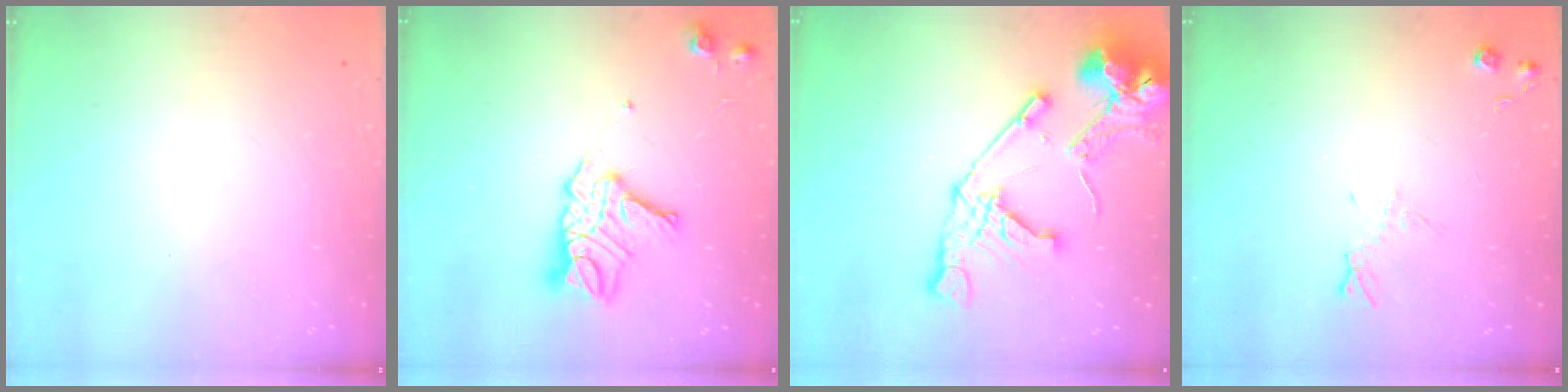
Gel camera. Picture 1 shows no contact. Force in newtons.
{"total": 13.4, "press": 13.3, "slide": 1.3}
{"total": 18.4, "press": 18.3, "slide": 2.1}
{"total": 5.5, "press": 5.5, "slide": 0.8}